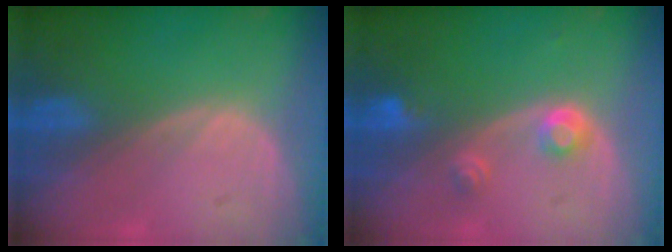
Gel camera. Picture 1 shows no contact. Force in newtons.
{"total": 2.9, "press": 2.7, "slide": 1.0}